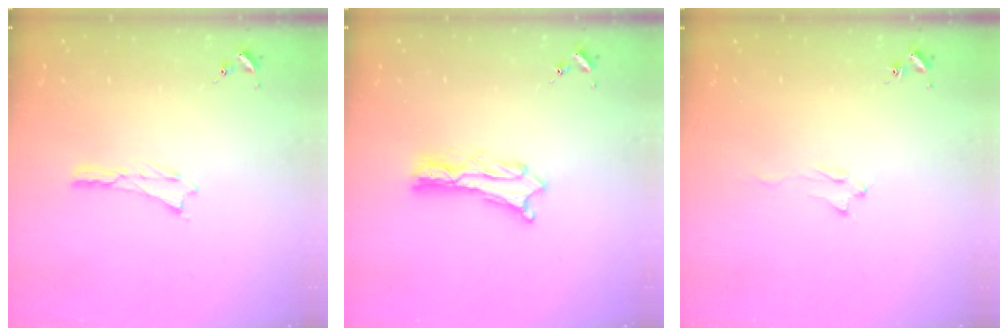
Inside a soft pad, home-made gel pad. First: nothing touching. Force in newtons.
{"total": 2.0, "press": 2.0, "slide": 0.2}
{"total": 1.6, "press": 1.5, "slide": 0.2}